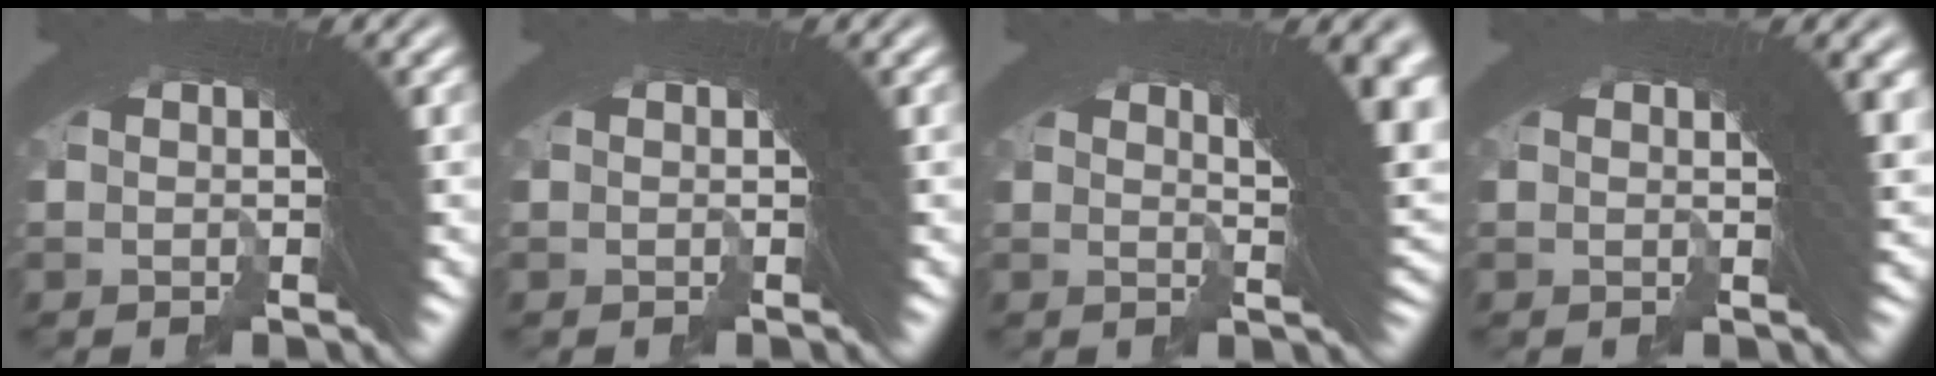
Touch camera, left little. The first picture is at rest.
{"total": 0.0}
{"total": 6.1, "force": [2.5, 0.7, 5.5], "torque": [-0.041, 0.014, 0.035]}
{"total": 2.4, "force": [1.0, 0.0, 2.2], "torque": [-0.023, 0.007, 0.012]}